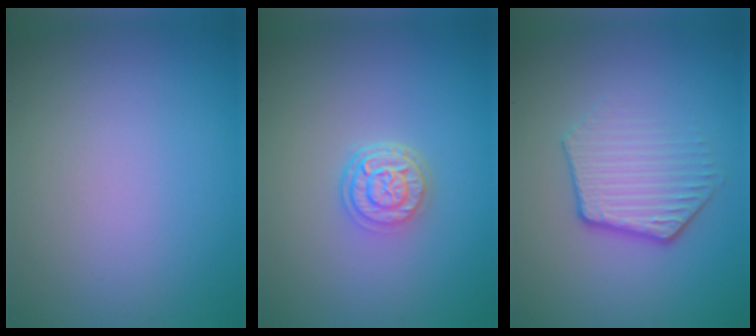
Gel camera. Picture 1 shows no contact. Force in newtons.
{"total": 3.1, "press": 2.4, "slide": 1.9}
{"total": 3.9, "press": 3.0, "slide": 2.5}